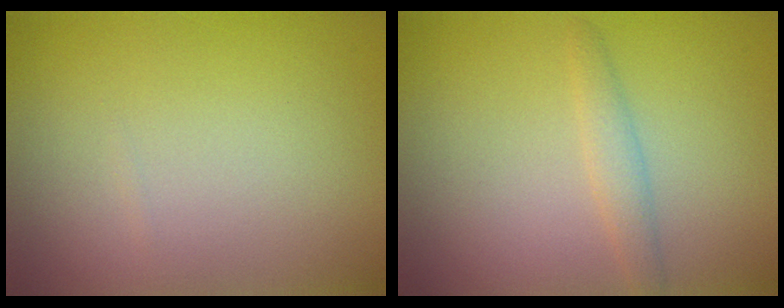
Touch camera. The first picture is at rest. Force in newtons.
{"total": 1.5, "press": 1.5, "slide": 0.0}